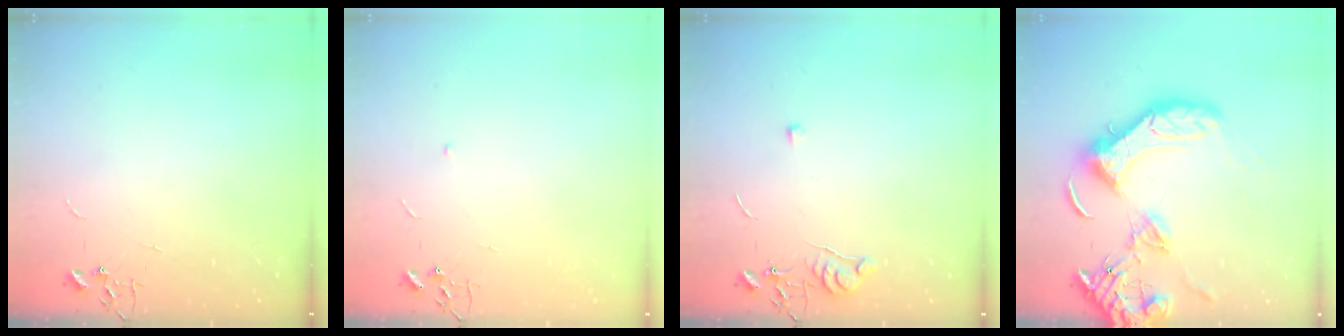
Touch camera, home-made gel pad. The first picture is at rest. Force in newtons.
{"total": 4.0, "press": 3.9, "slide": 0.9}
{"total": 6.2, "press": 6.2, "slide": 0.7}
{"total": 20.1, "press": 19.9, "slide": 2.5}